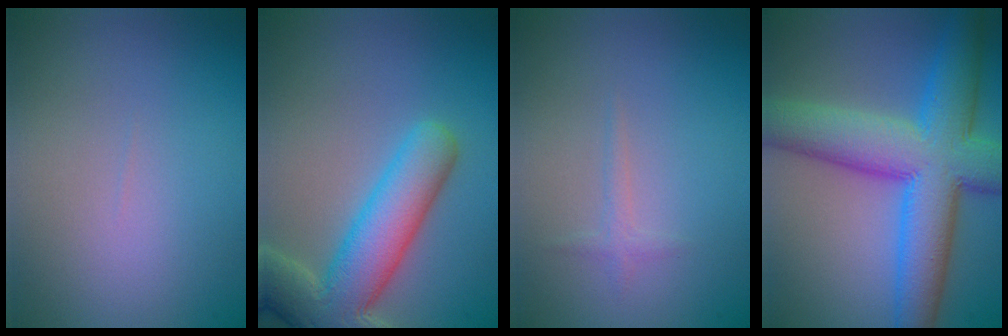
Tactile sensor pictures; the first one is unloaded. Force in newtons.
{"total": 8.2, "press": 8.2, "slide": 0.7}
{"total": 0.8, "press": 0.8, "slide": 0.1}
{"total": 11.1, "press": 11.1, "slide": 0.1}